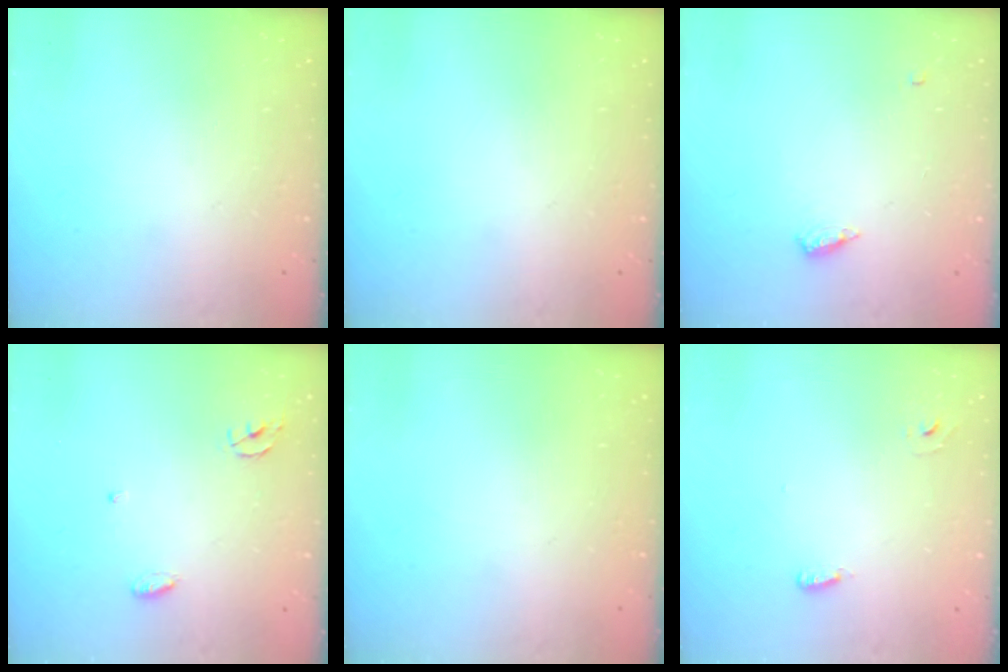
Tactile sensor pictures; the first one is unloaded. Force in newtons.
{"total": 0.0}
{"total": 4.5, "press": 4.5, "slide": 0.4}
{"total": 3.9, "press": 3.9, "slide": 0.2}
{"total": 0.0}
{"total": 2.6, "press": 2.5, "slide": 0.6}